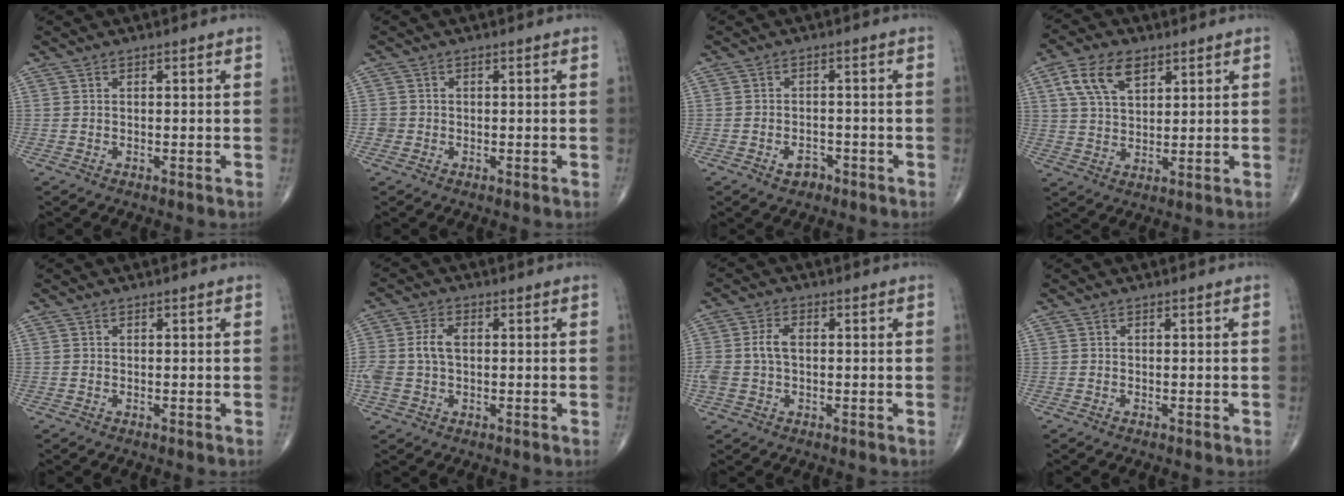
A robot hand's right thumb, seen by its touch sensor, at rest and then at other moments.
{"total": 1.5, "force": [-0.3, 1.4, 0.1], "torque": [0.008, 0.006, -0.009]}
{"total": 2.9, "force": [-1.7, 2.0, 1.3], "torque": [-0.009, 0.013, -0.022]}
{"total": 9.2, "force": [4.4, 5.3, 6.2], "torque": [-0.110, -0.006, 0.083]}
{"total": 0.0}
{"total": 7.1, "force": [0.2, 4.6, 5.4], "torque": [-0.135, 0.018, 0.006]}
{"total": 6.0, "force": [0.1, 3.8, 4.6], "torque": [-0.114, 0.017, 0.002]}
{"total": 0.0}